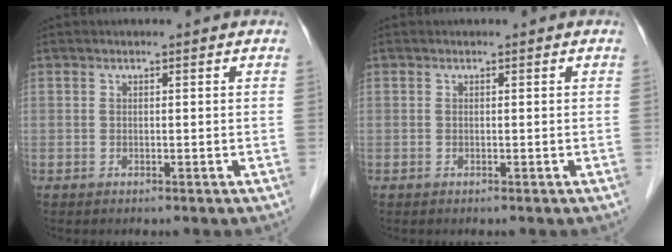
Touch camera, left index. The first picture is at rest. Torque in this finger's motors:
{"motor_torque": [-0.03, 0.05, -0.01, 0.00]}